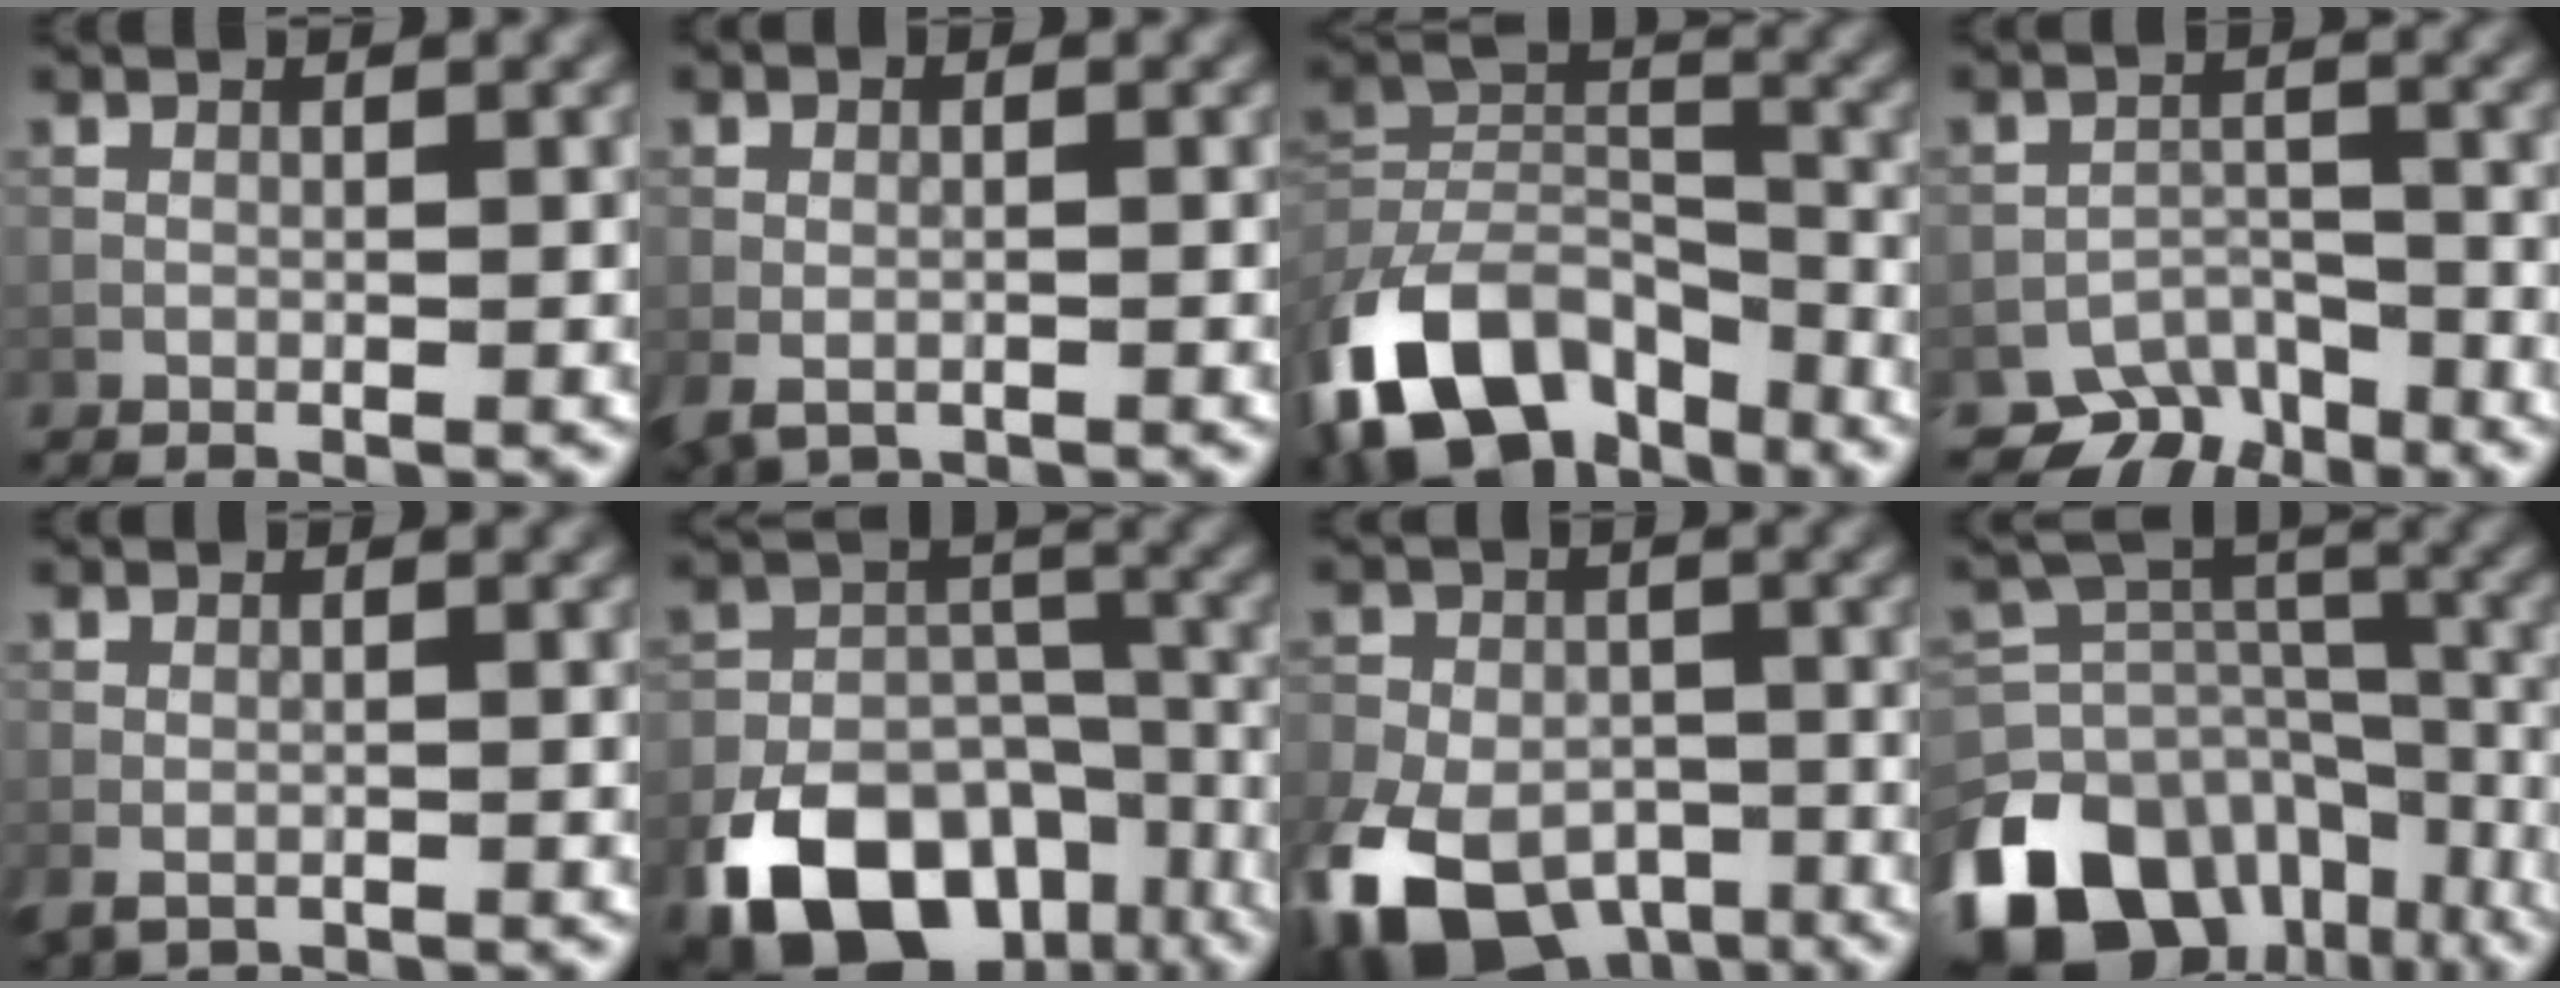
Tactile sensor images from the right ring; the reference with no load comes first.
{"total": 3.1, "force": [-1.1, 2.1, 1.9], "torque": [-0.041, -0.010, -0.023]}
{"total": 14.2, "force": [-8.1, 8.6, 7.9], "torque": [-0.169, 0.003, -0.151]}
{"total": 4.1, "force": [-3.5, 2.1, 0.9], "torque": [-0.001, -0.005, -0.056]}
{"total": 2.3, "force": [-0.9, 1.6, 1.4], "torque": [-0.032, -0.007, -0.020]}
{"total": 13.8, "force": [-7.9, 8.6, 7.3], "torque": [-0.147, -0.019, -0.126]}
{"total": 16.4, "force": [-8.8, 10.9, 8.6], "torque": [-0.179, -0.048, -0.144]}
{"total": 16.4, "force": [-11.4, 9.9, 6.4], "torque": [-0.171, -0.021, -0.169]}